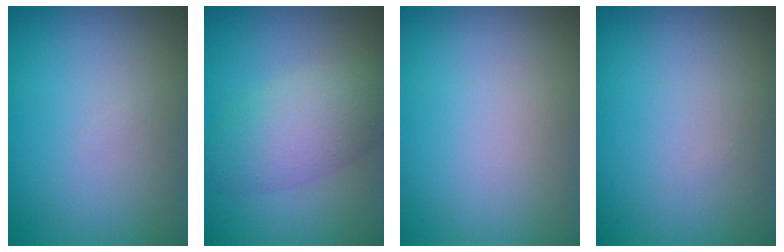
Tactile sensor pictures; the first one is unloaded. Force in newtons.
{"total": 4.6, "press": 4.6, "slide": 0.2}
{"total": 0.0}
{"total": 0.0}